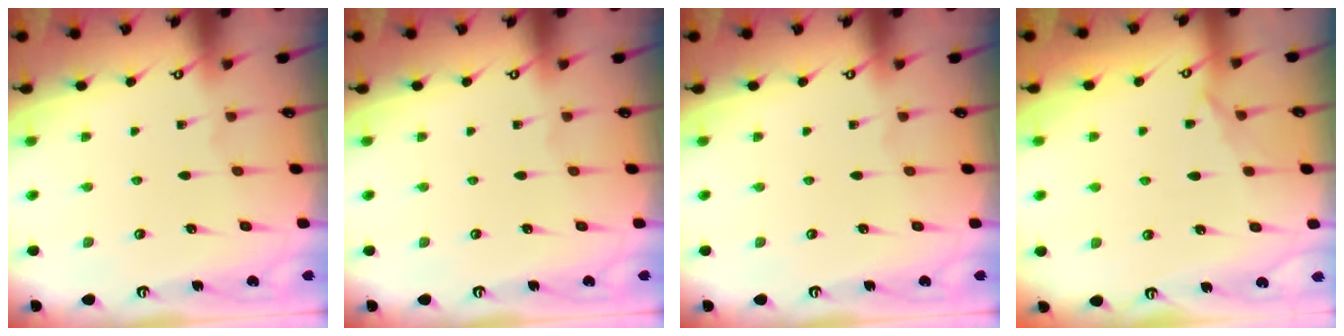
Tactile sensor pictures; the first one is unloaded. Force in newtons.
{"total": 0.0}
{"total": 0.0}
{"total": 4.5, "press": 4.5, "slide": 0.5}